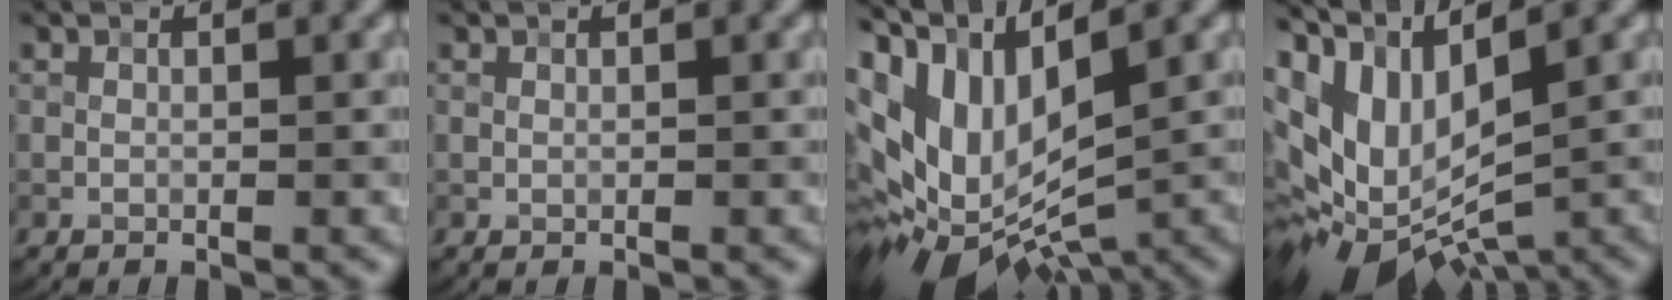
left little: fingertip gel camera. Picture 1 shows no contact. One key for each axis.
{"total": 0.0}
{"total": 12.2, "fx": 1.0, "fy": 7.3, "fz": 9.8, "tx": -0.201, "ty": -0.003, "tz": 0.024}
{"total": 11.4, "fx": -0.2, "fy": 6.7, "fz": 9.3, "tx": -0.185, "ty": -0.013, "tz": 0.016}